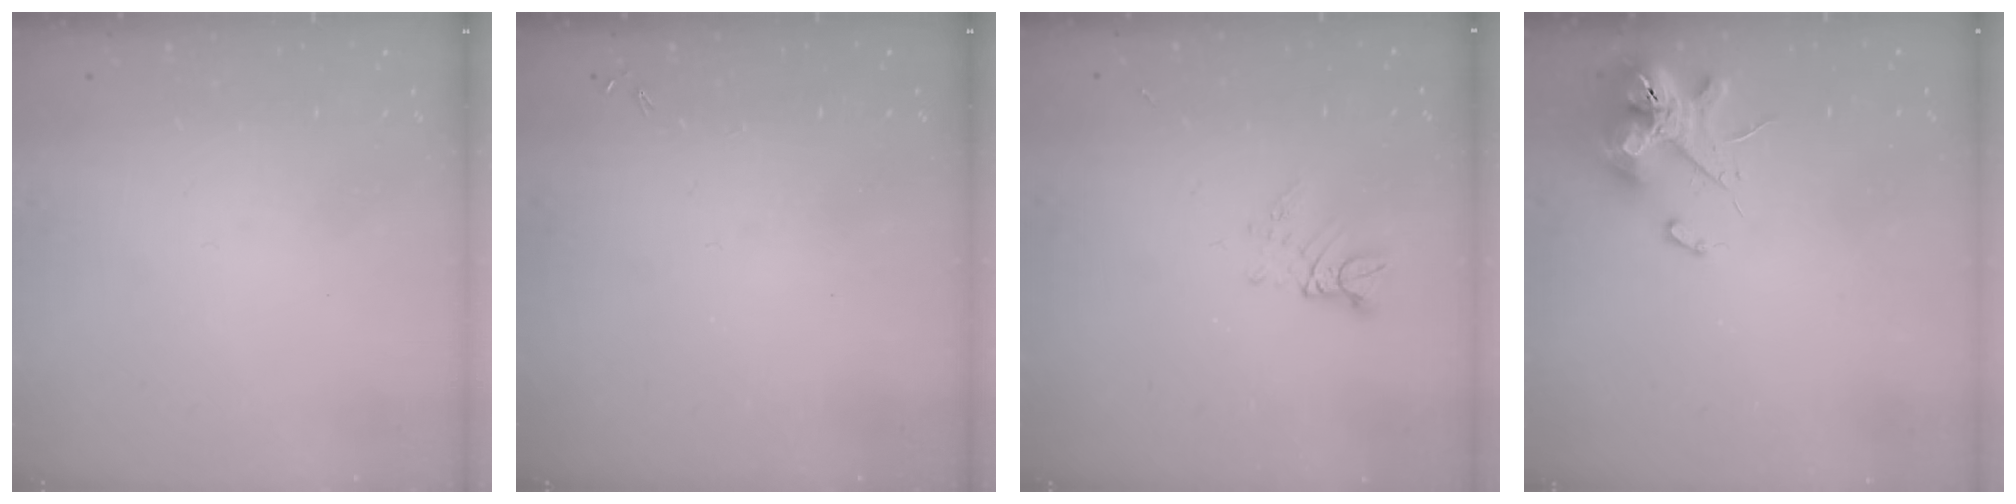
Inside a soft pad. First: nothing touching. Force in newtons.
{"total": 0.0}
{"total": 3.6, "press": 3.6, "slide": 0.1}
{"total": 12.4, "press": 12.2, "slide": 1.8}